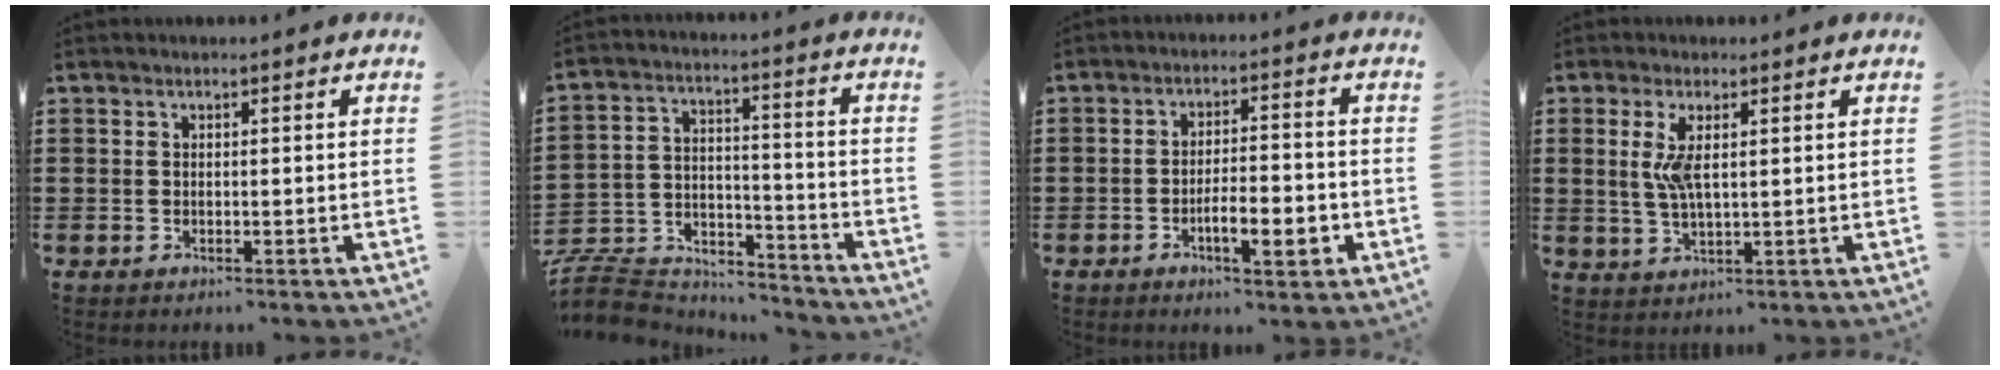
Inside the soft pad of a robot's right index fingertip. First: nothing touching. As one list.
[{"total": 8.4, "force": [-8.0, 2.1, 1.4], "torque": [-0.038, 0.017, -0.159]}, {"total": 6.6, "force": [-2.6, 2.1, 5.6], "torque": [-0.092, -0.003, -0.047]}, {"total": 4.7, "force": [1.2, 1.5, 4.2], "torque": [-0.095, 0.002, 0.016]}]